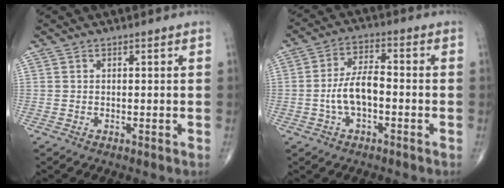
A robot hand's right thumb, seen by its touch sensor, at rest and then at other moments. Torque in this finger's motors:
{"motor_torque": [1.11, 0.99, 1.03, -0.02, 0.06]}